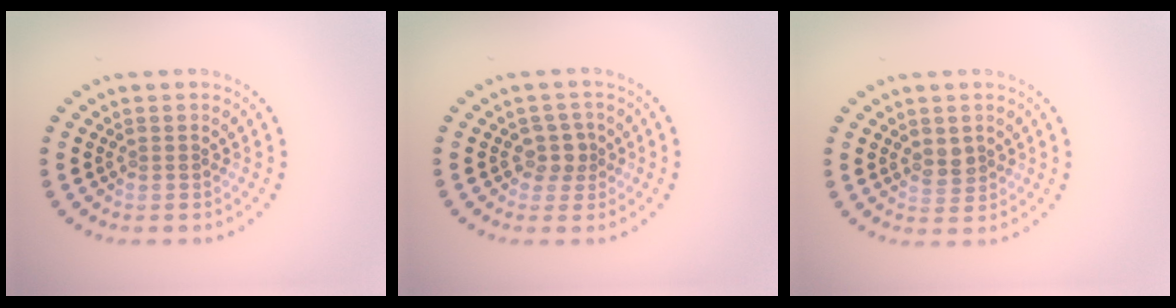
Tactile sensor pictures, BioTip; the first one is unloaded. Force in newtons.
{"total": 1.9, "press": 1.6, "slide": 1.0}
{"total": 1.6, "press": 1.6, "slide": 0.5}